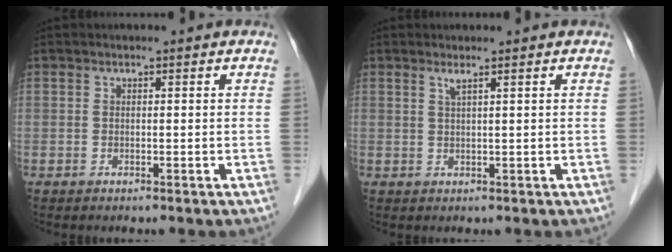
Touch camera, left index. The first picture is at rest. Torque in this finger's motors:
{"motor_torque": [0.07, -0.05, 0.13, 0.03]}